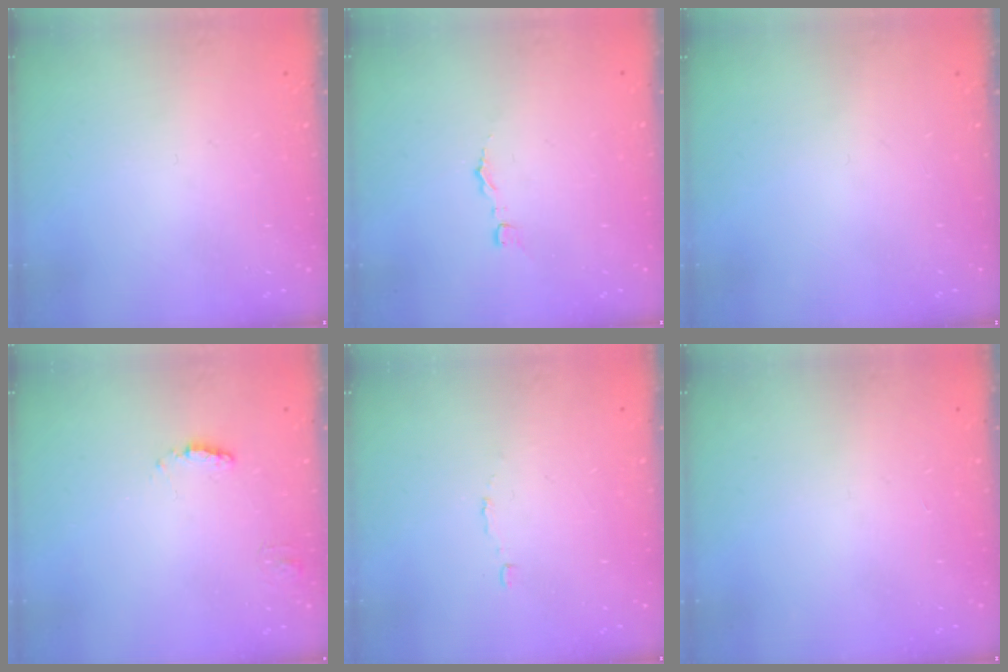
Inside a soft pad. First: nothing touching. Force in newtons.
{"total": 2.7, "press": 2.7, "slide": 0.3}
{"total": 0.0}
{"total": 5.0, "press": 5.0, "slide": 0.4}
{"total": 1.9, "press": 1.9, "slide": 0.1}
{"total": 1.4, "press": 1.4, "slide": 0.1}